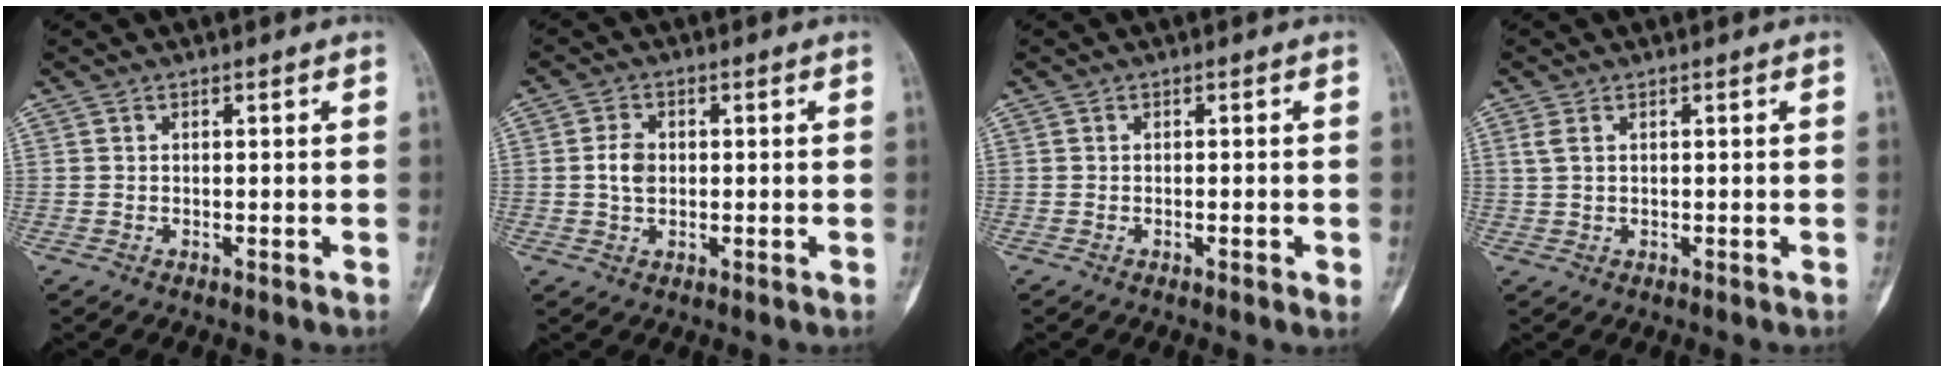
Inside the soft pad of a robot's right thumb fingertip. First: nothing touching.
{"total": 3.9, "force": [0.2, 2.7, 2.8], "torque": [-0.048, 0.004, 0.002]}
{"total": 1.5, "force": [-0.4, 0.3, 1.4], "torque": [-0.021, -0.002, -0.007]}
{"total": 1.9, "force": [0.8, 0.9, 1.4], "torque": [-0.036, 0.008, 0.022]}